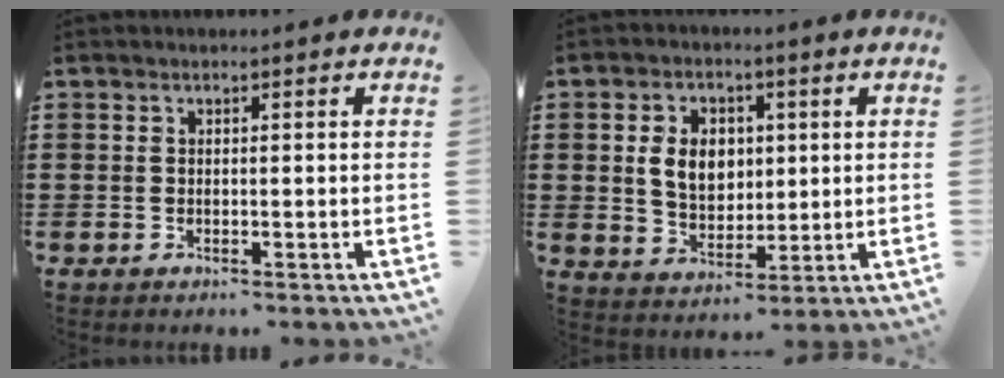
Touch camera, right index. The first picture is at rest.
{"total": 6.9, "force": [1.1, 5.1, 4.5], "torque": [-0.093, 0.009, 0.013]}